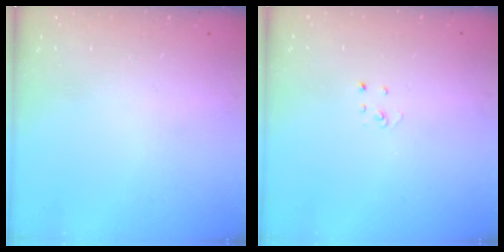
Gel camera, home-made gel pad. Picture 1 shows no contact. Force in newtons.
{"total": 1.9, "press": 1.9, "slide": 0.2}